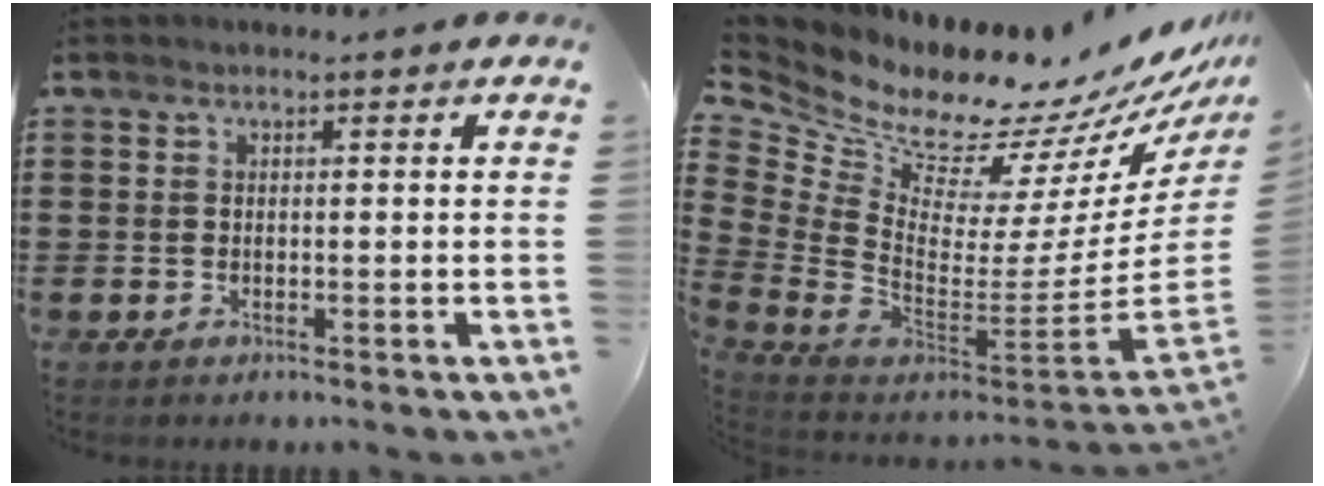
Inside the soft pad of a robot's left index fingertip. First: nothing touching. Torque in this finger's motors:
{"motor_torque": [2.14, 0.00, 0.15, -0.01]}